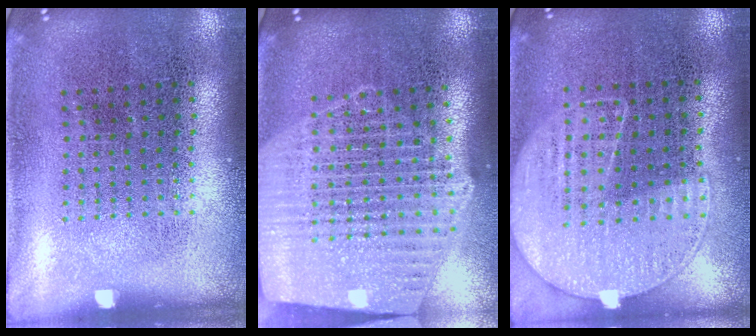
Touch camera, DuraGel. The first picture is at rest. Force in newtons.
{"total": 2.6, "press": 2.2, "slide": 1.4}
{"total": 1.2, "press": 1.0, "slide": 0.6}